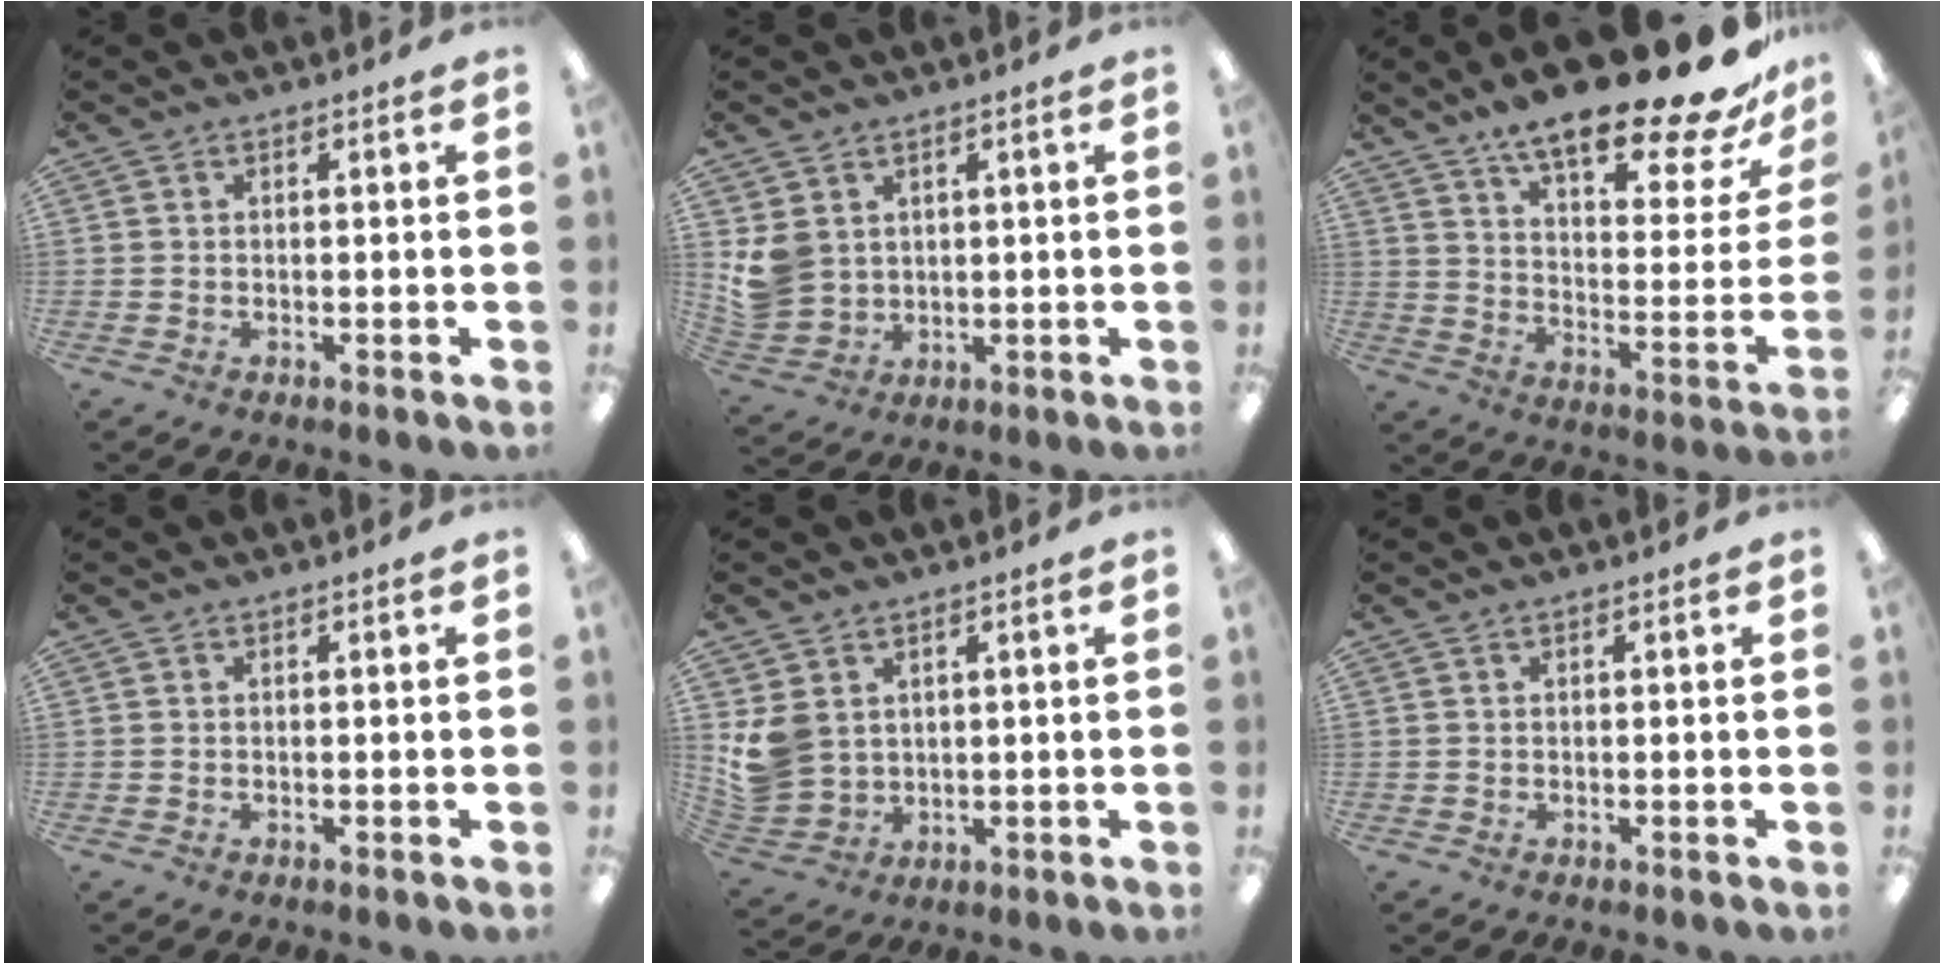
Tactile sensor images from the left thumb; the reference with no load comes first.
{"total": 6.2, "force": [2.4, 5.3, 2.0], "torque": [-0.042, -0.006, 0.049]}
{"total": 22.5, "force": [17.4, 6.0, 13.0], "torque": [-0.193, -0.120, 0.285]}
{"total": 0.0}
{"total": 7.1, "force": [2.6, 5.9, 2.9], "torque": [-0.071, -0.004, 0.055]}
{"total": 0.0}